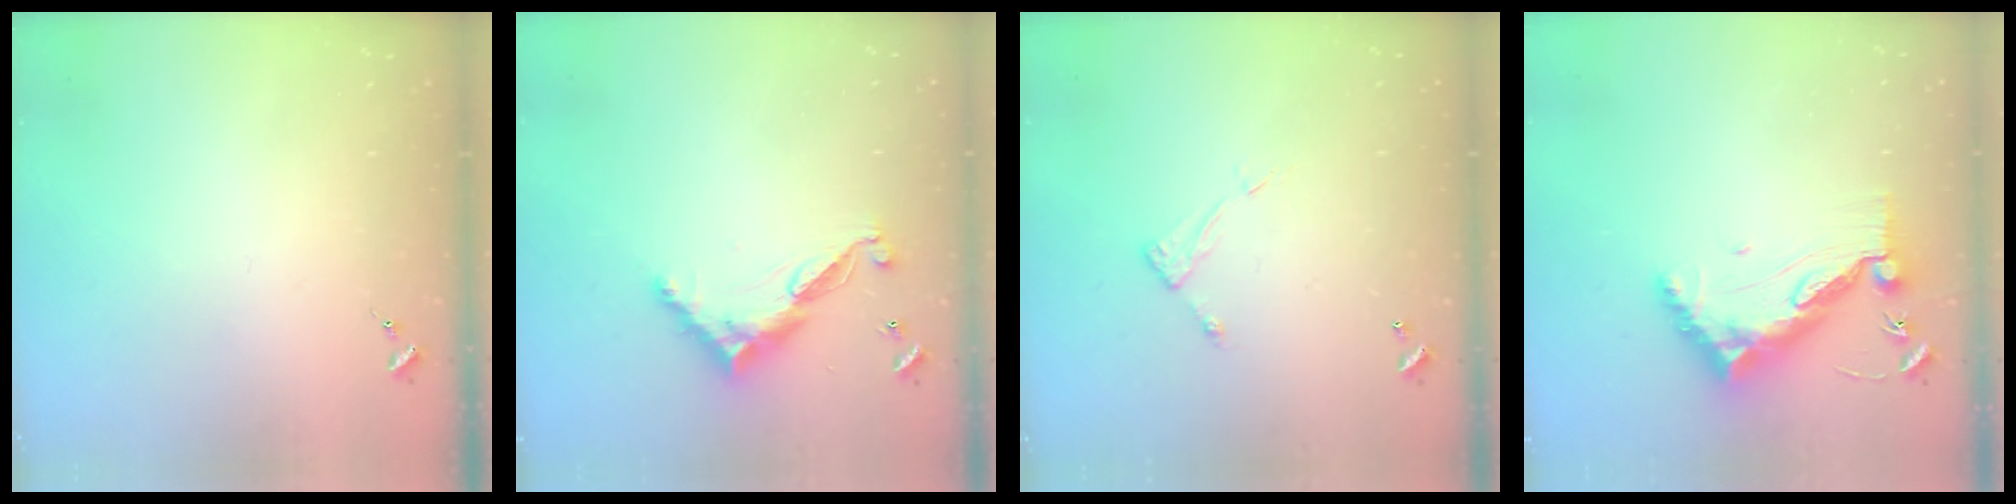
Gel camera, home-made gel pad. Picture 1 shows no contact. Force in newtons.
{"total": 11.3, "press": 11.3, "slide": 0.3}
{"total": 4.9, "press": 4.8, "slide": 0.3}
{"total": 13.4, "press": 13.3, "slide": 1.4}